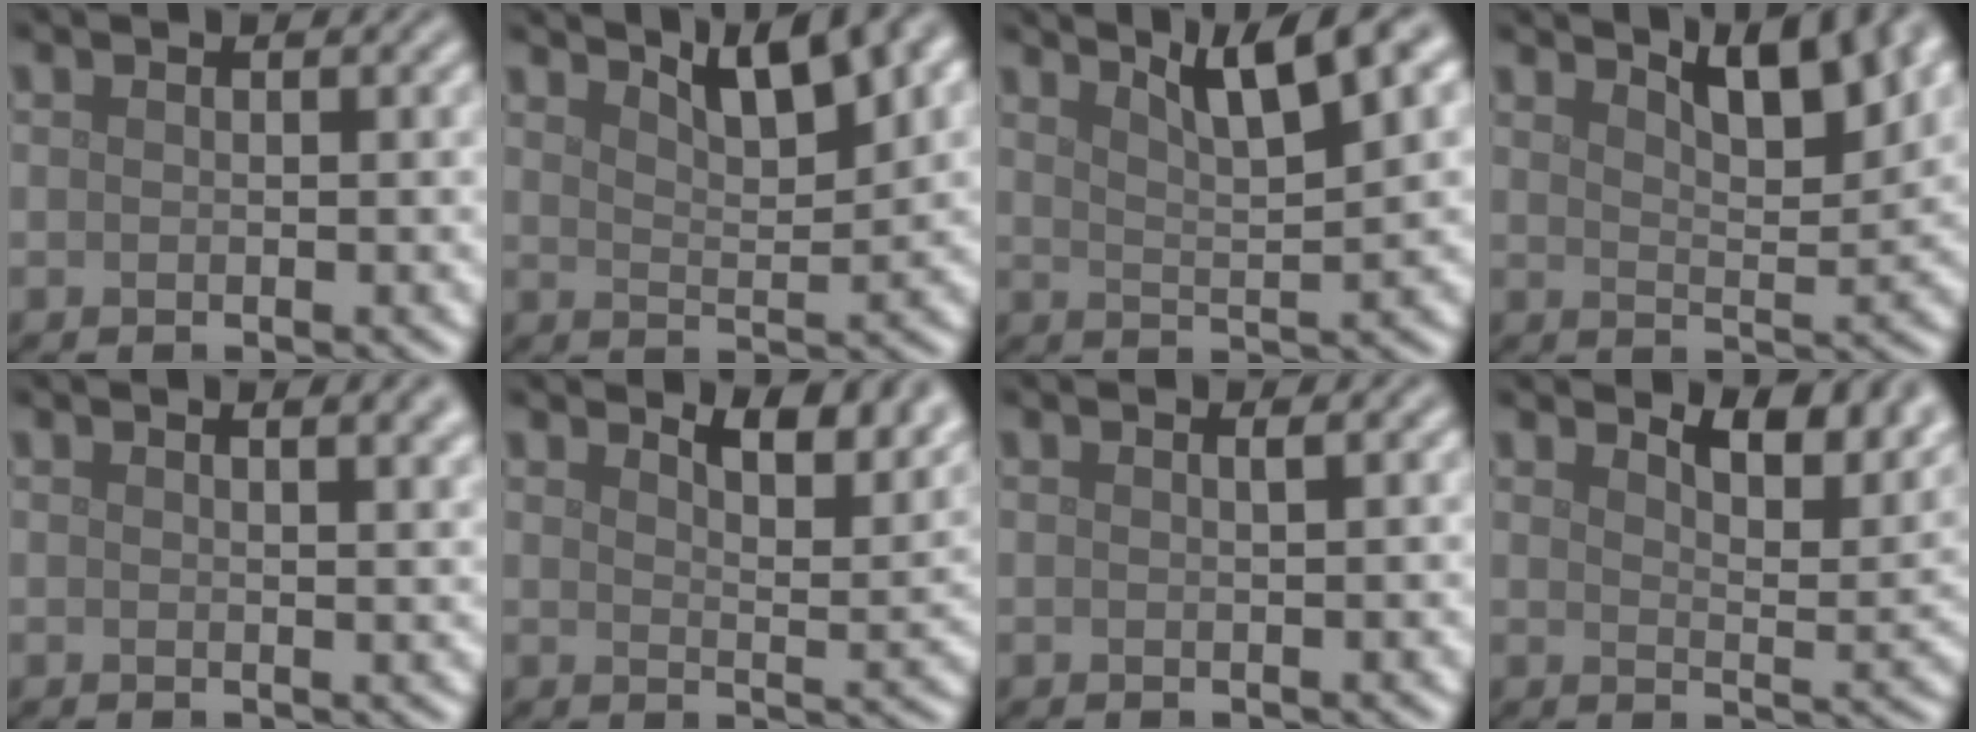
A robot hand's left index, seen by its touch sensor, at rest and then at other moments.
{"total": 6.2, "force": [4.5, 1.6, 4.0], "torque": [-0.053, 0.019, 0.058]}
{"total": 7.3, "force": [4.9, 1.3, 5.2], "torque": [-0.068, 0.018, 0.077]}
{"total": 6.2, "force": [4.2, 1.8, 4.3], "torque": [-0.055, 0.013, 0.056]}
{"total": 4.1, "force": [2.5, 1.7, 2.9], "torque": [-0.010, 0.019, 0.016]}
{"total": 5.6, "force": [4.2, 1.7, 3.2], "torque": [-0.040, 0.005, 0.048]}
{"total": 0.7, "force": [0.3, 0.3, 0.6], "torque": [-0.002, 0.002, 0.003]}
{"total": 6.2, "force": [4.7, 2.0, 3.5], "torque": [-0.047, 0.005, 0.057]}